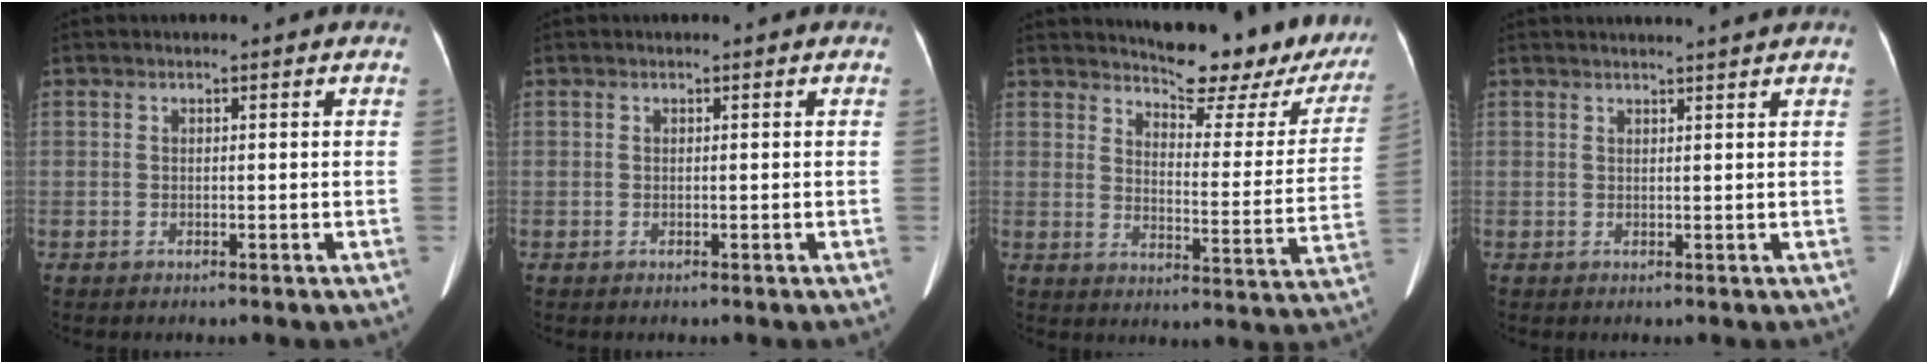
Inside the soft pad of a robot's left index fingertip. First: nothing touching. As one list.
[{"total": 0.0}, {"total": 18.2, "force": [16.0, 4.6, 7.3], "torque": [-0.078, -0.046, 0.182]}, {"total": 5.0, "force": [4.7, -0.8, 1.5], "torque": [-0.017, 0.015, 0.054]}]